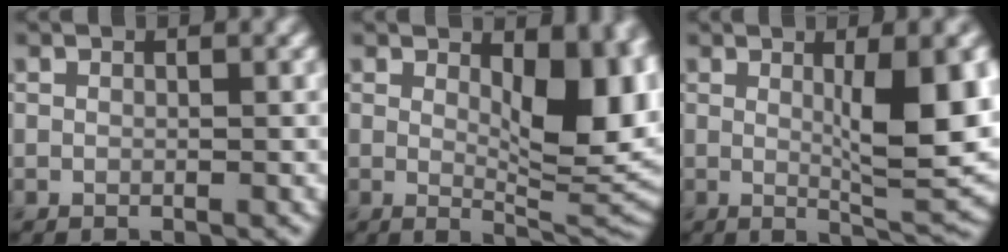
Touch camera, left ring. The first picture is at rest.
{"total": 9.2, "force": [1.8, 4.1, 8.0], "torque": [-0.101, -0.006, 0.034]}
{"total": 8.2, "force": [1.0, 1.8, 8.0], "torque": [-0.107, -0.012, 0.022]}